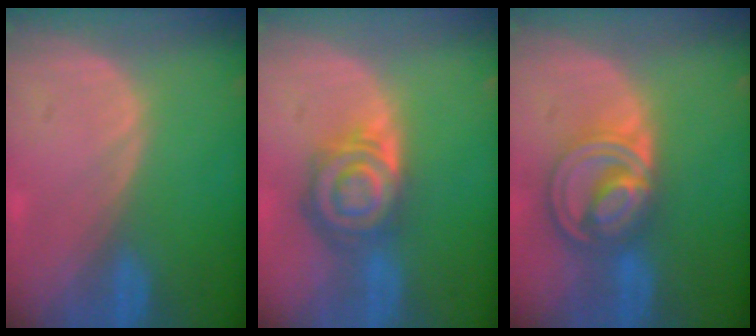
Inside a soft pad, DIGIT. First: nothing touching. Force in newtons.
{"total": 8.0, "press": 7.1, "slide": 3.8}
{"total": 8.7, "press": 7.4, "slide": 4.6}